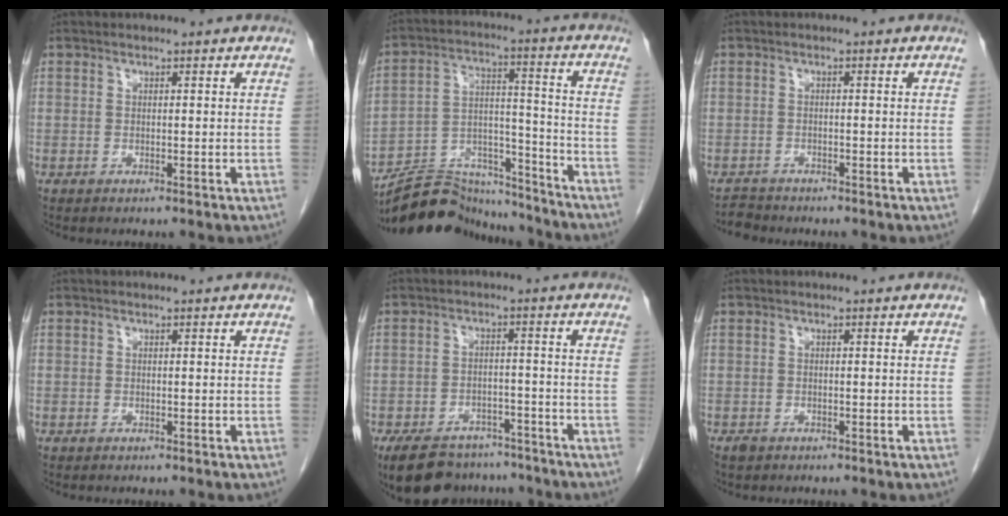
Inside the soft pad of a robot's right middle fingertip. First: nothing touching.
{"total": 15.3, "force": [-14.9, 3.3, 1.8], "torque": [-0.027, 0.047, -0.236]}
{"total": 2.0, "force": [-1.9, 0.4, -0.4], "torque": [0.007, -0.006, -0.033]}
{"total": 0.0}
{"total": 13.0, "force": [-10.6, 6.2, 4.2], "torque": [-0.073, 0.006, -0.148]}
{"total": 0.9, "force": [-0.7, 0.5, 0.2], "torque": [-0.009, 0.001, -0.012]}